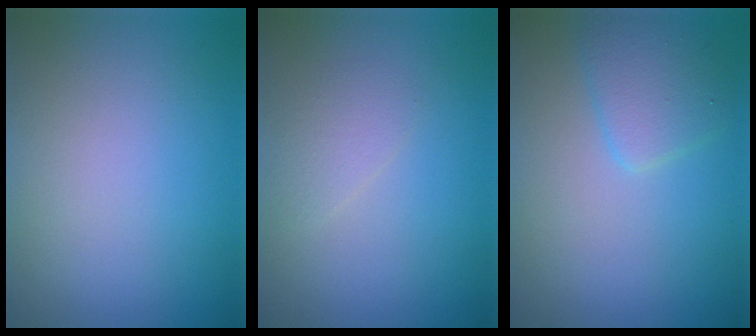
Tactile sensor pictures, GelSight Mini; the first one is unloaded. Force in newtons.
{"total": 1.3, "press": 1.3, "slide": 0.1}
{"total": 2.7, "press": 2.7, "slide": 0.1}